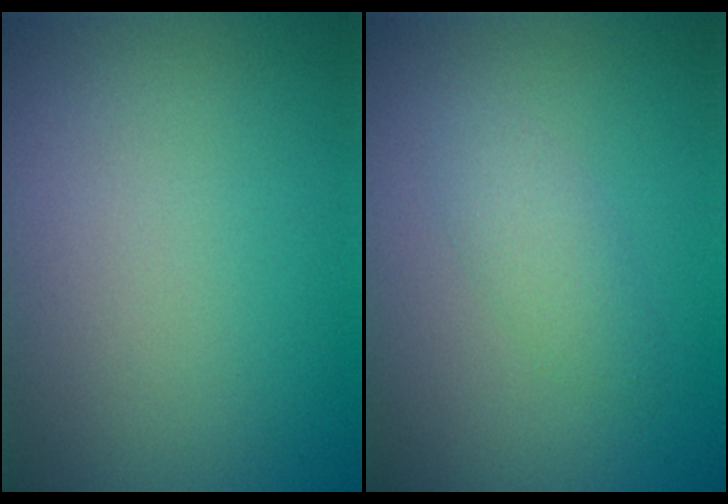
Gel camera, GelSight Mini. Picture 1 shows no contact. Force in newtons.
{"total": 1.8, "press": 1.8, "slide": 0.1}